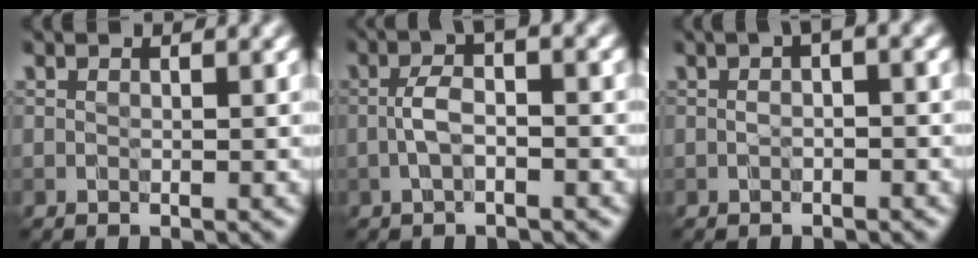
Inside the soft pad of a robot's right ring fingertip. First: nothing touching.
{"total": 2.7, "force": [-0.4, 0.8, 2.6], "torque": [-0.053, 0.009, -0.013]}
{"total": 1.7, "force": [0.0, 0.5, 1.7], "torque": [-0.028, 0.007, -0.006]}